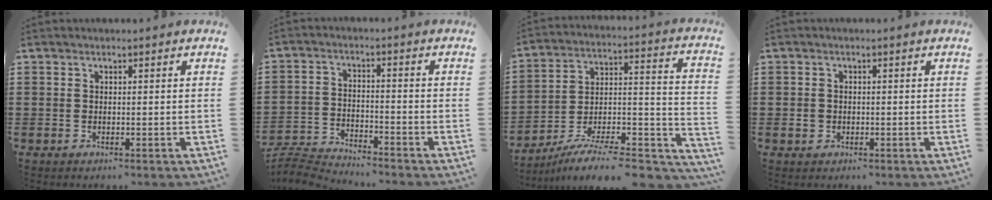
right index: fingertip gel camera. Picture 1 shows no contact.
{"total": 4.7, "force": [-4.7, 0.3, 0.3], "torque": [-0.027, -0.001, -0.103]}
{"total": 8.8, "force": [-7.3, 1.4, 4.7], "torque": [-0.064, 0.009, -0.142]}
{"total": 1.3, "force": [-0.3, 1.2, 0.6], "torque": [-0.013, 0.005, -0.008]}